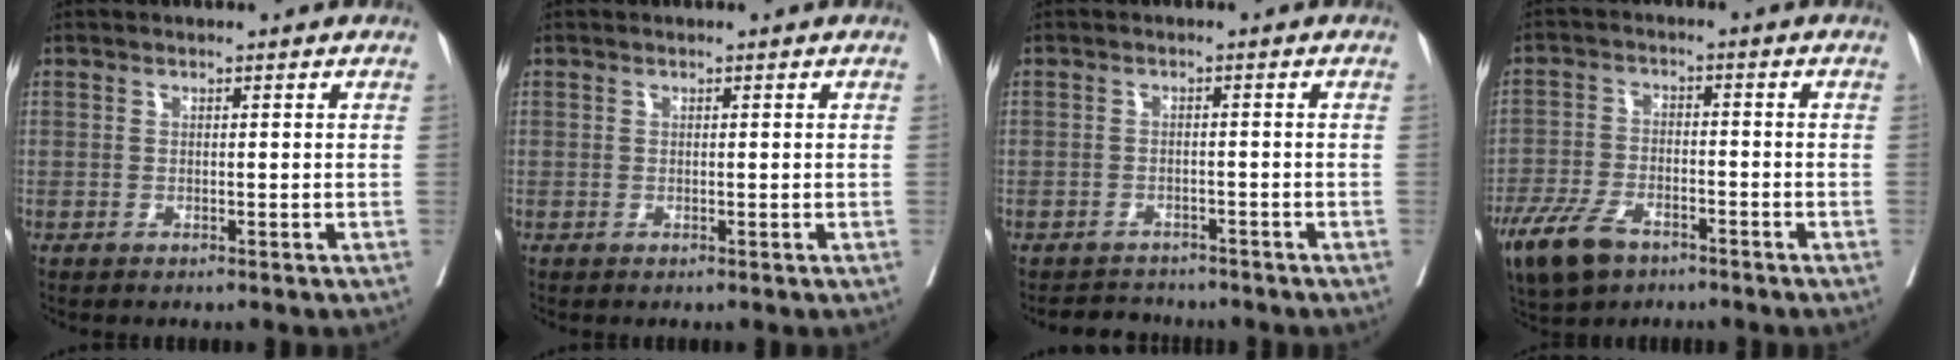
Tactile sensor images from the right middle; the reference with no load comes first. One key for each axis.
{"total": 0.0}
{"total": 3.9, "fx": -3.7, "fy": 1.2, "fz": -0.1, "tx": 0.000, "ty": -0.006, "tz": -0.058}
{"total": 9.1, "fx": -6.1, "fy": 4.3, "fz": 5.3, "tx": -0.109, "ty": -0.011, "tz": -0.109}